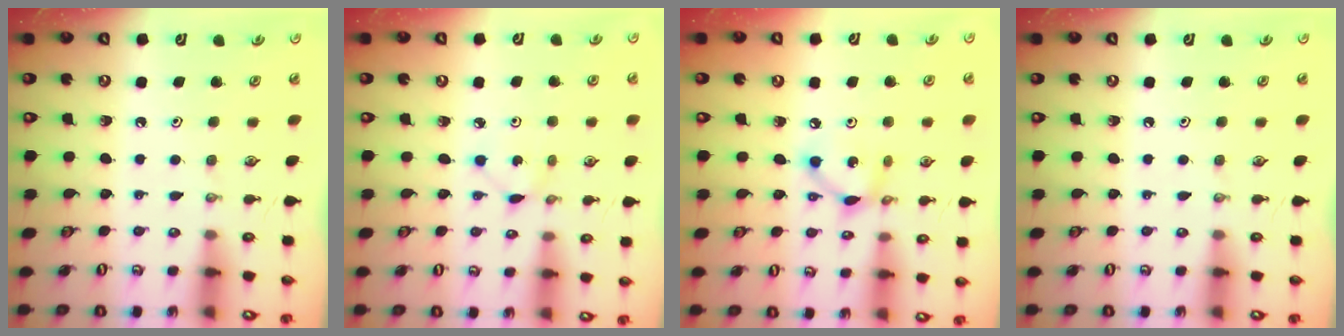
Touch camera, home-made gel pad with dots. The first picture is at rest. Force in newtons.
{"total": 1.2, "press": 1.2, "slide": 0.1}
{"total": 7.0, "press": 7.0, "slide": 0.3}
{"total": 0.0}